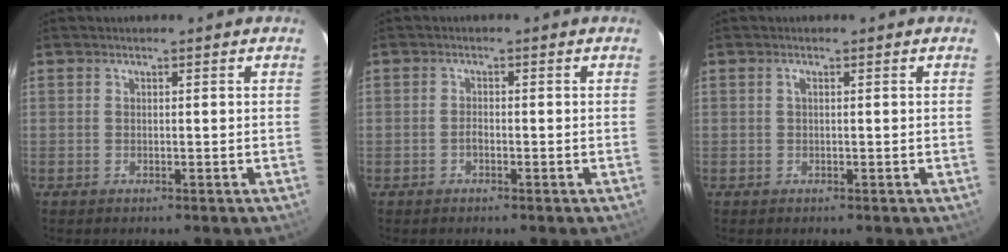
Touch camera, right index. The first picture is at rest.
{"total": 1.1, "force": [-0.6, 0.5, 0.7], "torque": [-0.014, 0.003, -0.012]}
{"total": 0.7, "force": [0.2, 0.1, 0.6], "torque": [-0.014, 0.003, 0.001]}